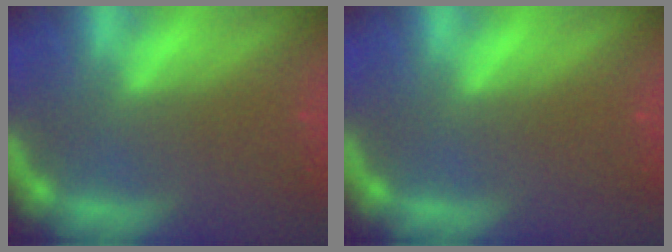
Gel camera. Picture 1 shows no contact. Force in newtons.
{"total": 0.0}